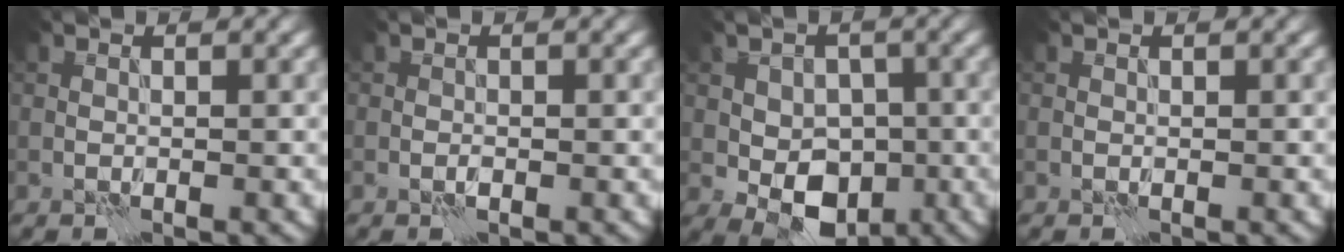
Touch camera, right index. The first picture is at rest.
{"total": 0.7, "force": [-0.3, 0.4, 0.5], "torque": [-0.012, 0.001, -0.007]}
{"total": 7.1, "force": [-1.8, 5.0, 4.8], "torque": [-0.069, -0.002, -0.031]}
{"total": 0.0}